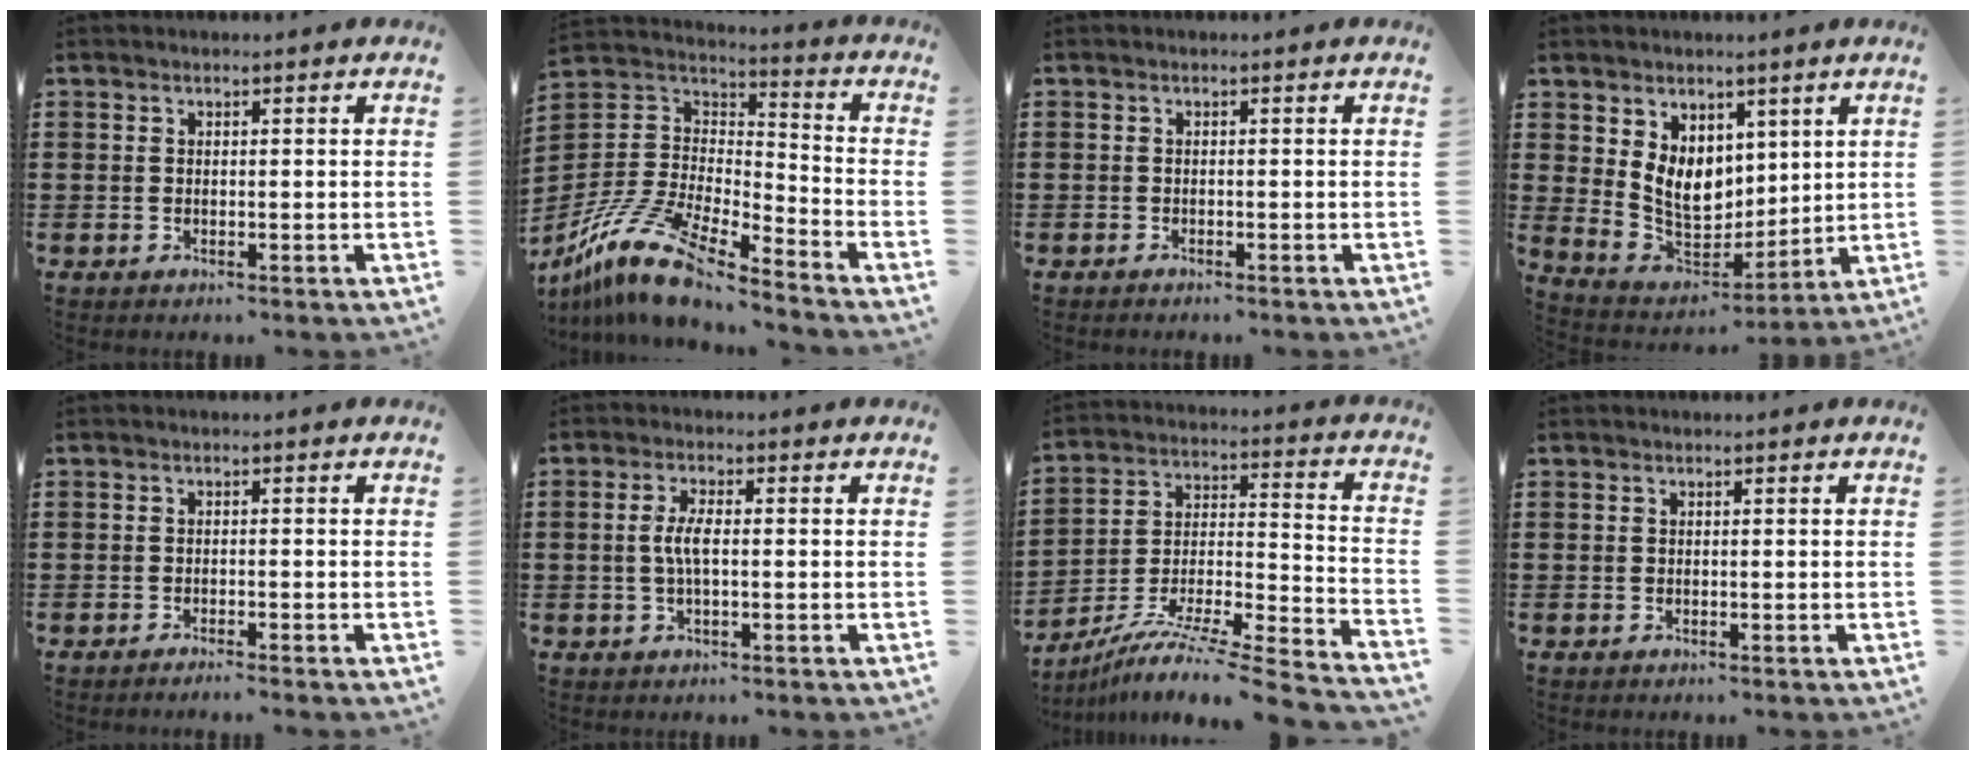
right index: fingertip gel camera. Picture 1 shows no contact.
{"total": 14.0, "force": [-11.2, 3.0, 7.8], "torque": [-0.174, 0.021, -0.223]}
{"total": 0.8, "force": [-0.8, -0.1, -0.1], "torque": [0.000, -0.002, -0.017]}
{"total": 8.6, "force": [3.3, 6.7, 4.3], "torque": [-0.104, -0.009, 0.064]}
{"total": 1.3, "force": [-1.2, -0.3, 0.2], "torque": [-0.004, -0.002, -0.024]}
{"total": 3.6, "force": [-0.3, 1.0, 3.4], "torque": [-0.078, -0.003, -0.012]}
{"total": 8.4, "force": [-7.1, -0.2, 4.5], "torque": [-0.084, -0.009, -0.149]}
{"total": 0.0}